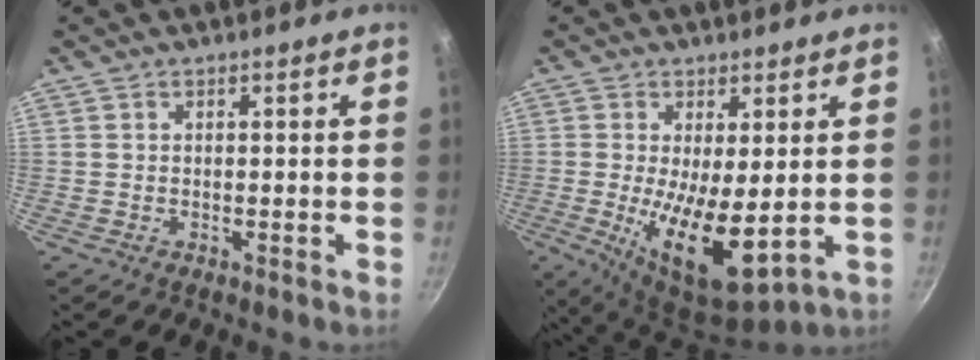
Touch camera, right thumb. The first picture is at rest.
{"total": 12.9, "force": [-0.8, 4.8, 12.0], "torque": [-0.201, -0.023, -0.001]}